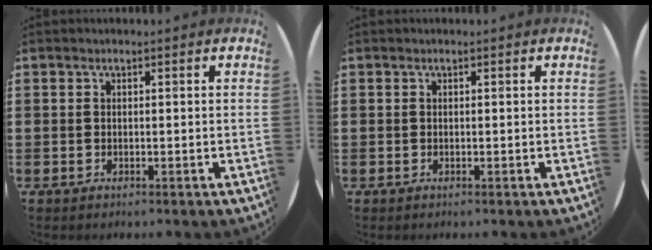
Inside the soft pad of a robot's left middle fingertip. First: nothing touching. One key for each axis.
{"total": 0.0}